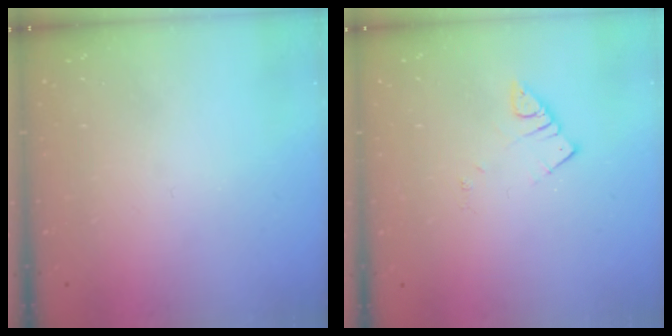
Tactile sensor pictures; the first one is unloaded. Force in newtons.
{"total": 2.6, "press": 2.6, "slide": 0.1}